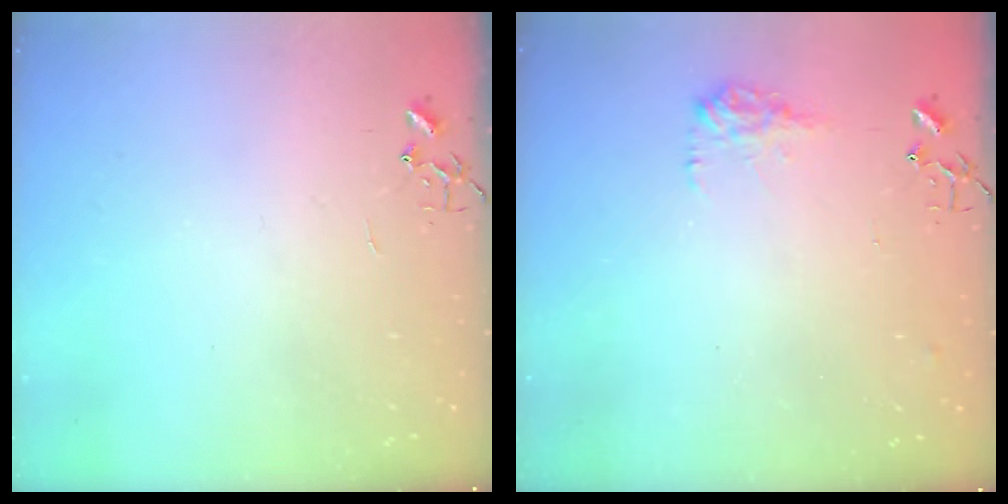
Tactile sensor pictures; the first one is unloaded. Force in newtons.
{"total": 9.2, "press": 9.2, "slide": 0.4}